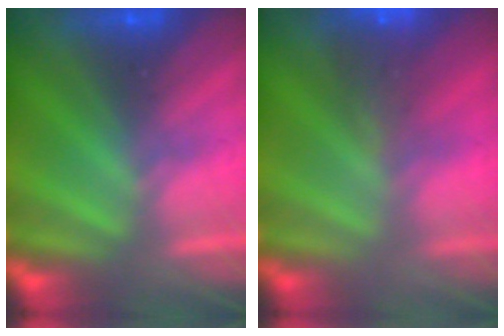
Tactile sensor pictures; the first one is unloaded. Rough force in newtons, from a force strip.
{"total": 7.2}